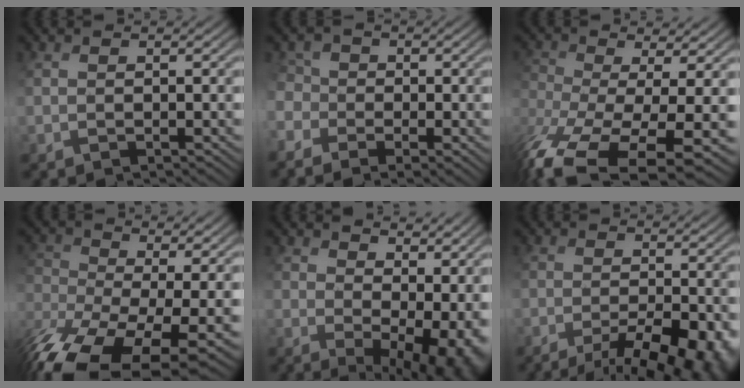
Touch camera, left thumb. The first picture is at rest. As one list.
[{"total": 5.8, "force": [-2.6, 4.4, 2.8], "torque": [-0.081, -0.009, -0.050]}, {"total": 15.1, "force": [-7.8, 5.8, 11.6], "torque": [-0.304, -0.046, -0.106]}, {"total": 16.9, "force": [-9.5, 7.8, 11.7], "torque": [-0.297, -0.051, -0.142]}, {"total": 12.6, "force": [2.0, 7.8, 9.7], "torque": [-0.135, -0.034, 0.074]}, {"total": 9.2, "force": [-6.0, 2.9, 6.4], "torque": [-0.099, -0.016, -0.077]}]